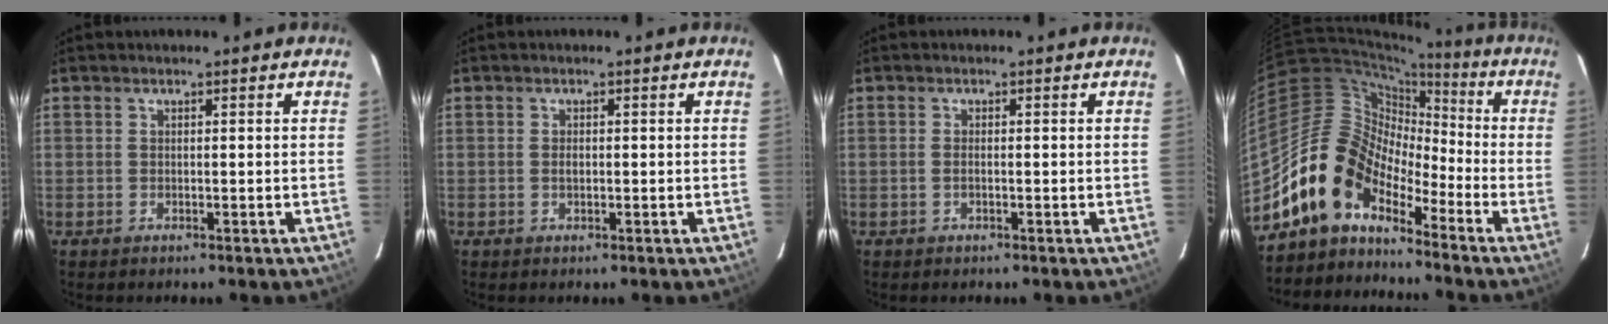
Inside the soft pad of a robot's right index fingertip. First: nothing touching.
{"total": 0.9, "force": [0.1, 0.5, 0.8], "torque": [-0.013, 0.002, 0.002]}
{"total": 0.8, "force": [-0.1, 0.3, 0.8], "torque": [-0.017, 0.001, -0.003]}
{"total": 12.3, "force": [-9.2, 6.6, 4.8], "torque": [-0.083, 0.034, -0.189]}